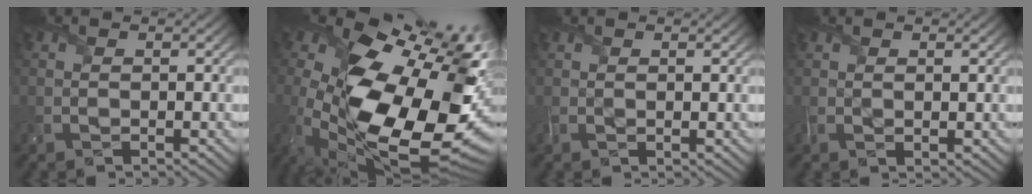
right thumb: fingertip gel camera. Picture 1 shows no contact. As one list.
[{"total": 19.5, "force": [-0.4, 10.4, 16.5], "torque": [-0.325, -0.057, 0.026]}, {"total": 1.2, "force": [0.7, 0.4, 0.8], "torque": [-0.023, 0.000, 0.014]}, {"total": 1.6, "force": [0.9, 0.6, 1.1], "torque": [-0.028, -0.001, 0.019]}]